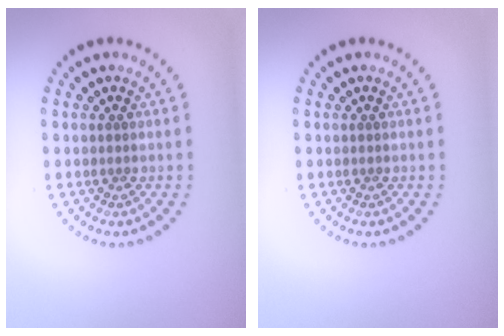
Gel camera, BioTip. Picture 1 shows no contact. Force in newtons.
{"total": 0.0}